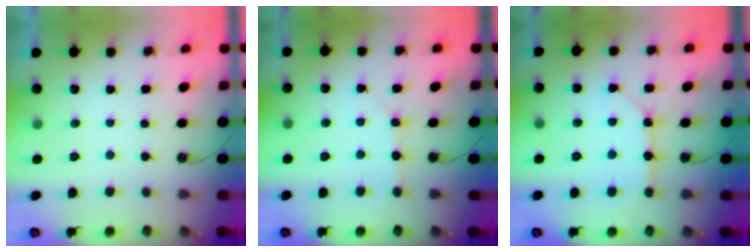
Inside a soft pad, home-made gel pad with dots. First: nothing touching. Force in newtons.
{"total": 2.0, "press": 2.0, "slide": 0.4}
{"total": 9.6, "press": 9.5, "slide": 1.0}